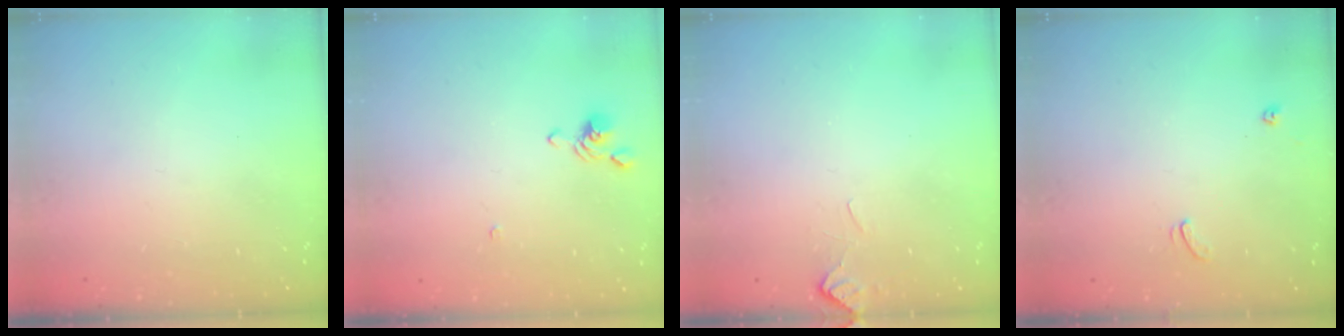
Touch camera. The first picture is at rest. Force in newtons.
{"total": 3.2, "press": 3.2, "slide": 0.7}
{"total": 4.3, "press": 4.3, "slide": 0.6}
{"total": 1.7, "press": 1.7, "slide": 0.5}